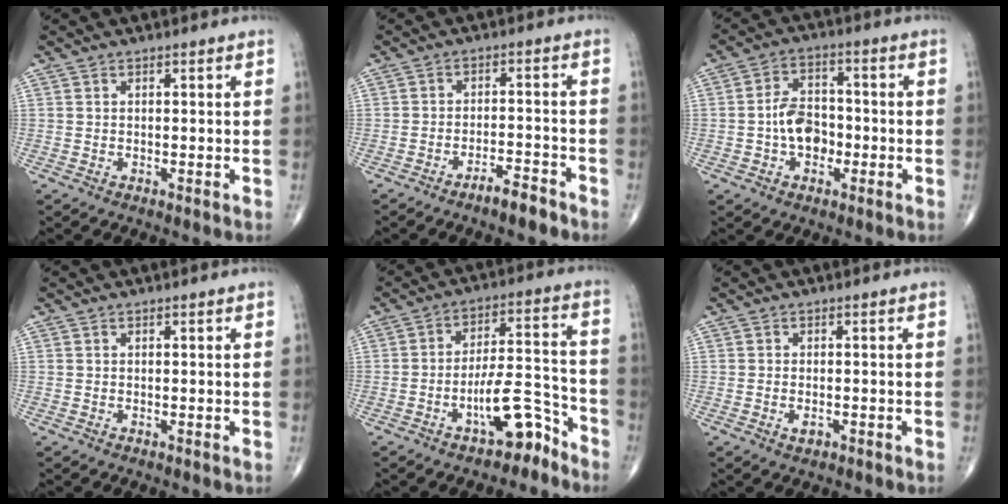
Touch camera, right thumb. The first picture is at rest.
{"total": 4.5, "force": [-3.6, 1.0, 2.6], "torque": [-0.042, 0.027, -0.060]}
{"total": 7.9, "force": [-1.6, 5.5, 5.4], "torque": [-0.069, 0.024, -0.036]}
{"total": 0.0}
{"total": 10.0, "force": [-6.2, 3.7, 6.9], "torque": [-0.099, 0.074, -0.099]}
{"total": 1.6, "force": [-0.7, 0.9, 1.1], "torque": [-0.016, 0.001, -0.009]}